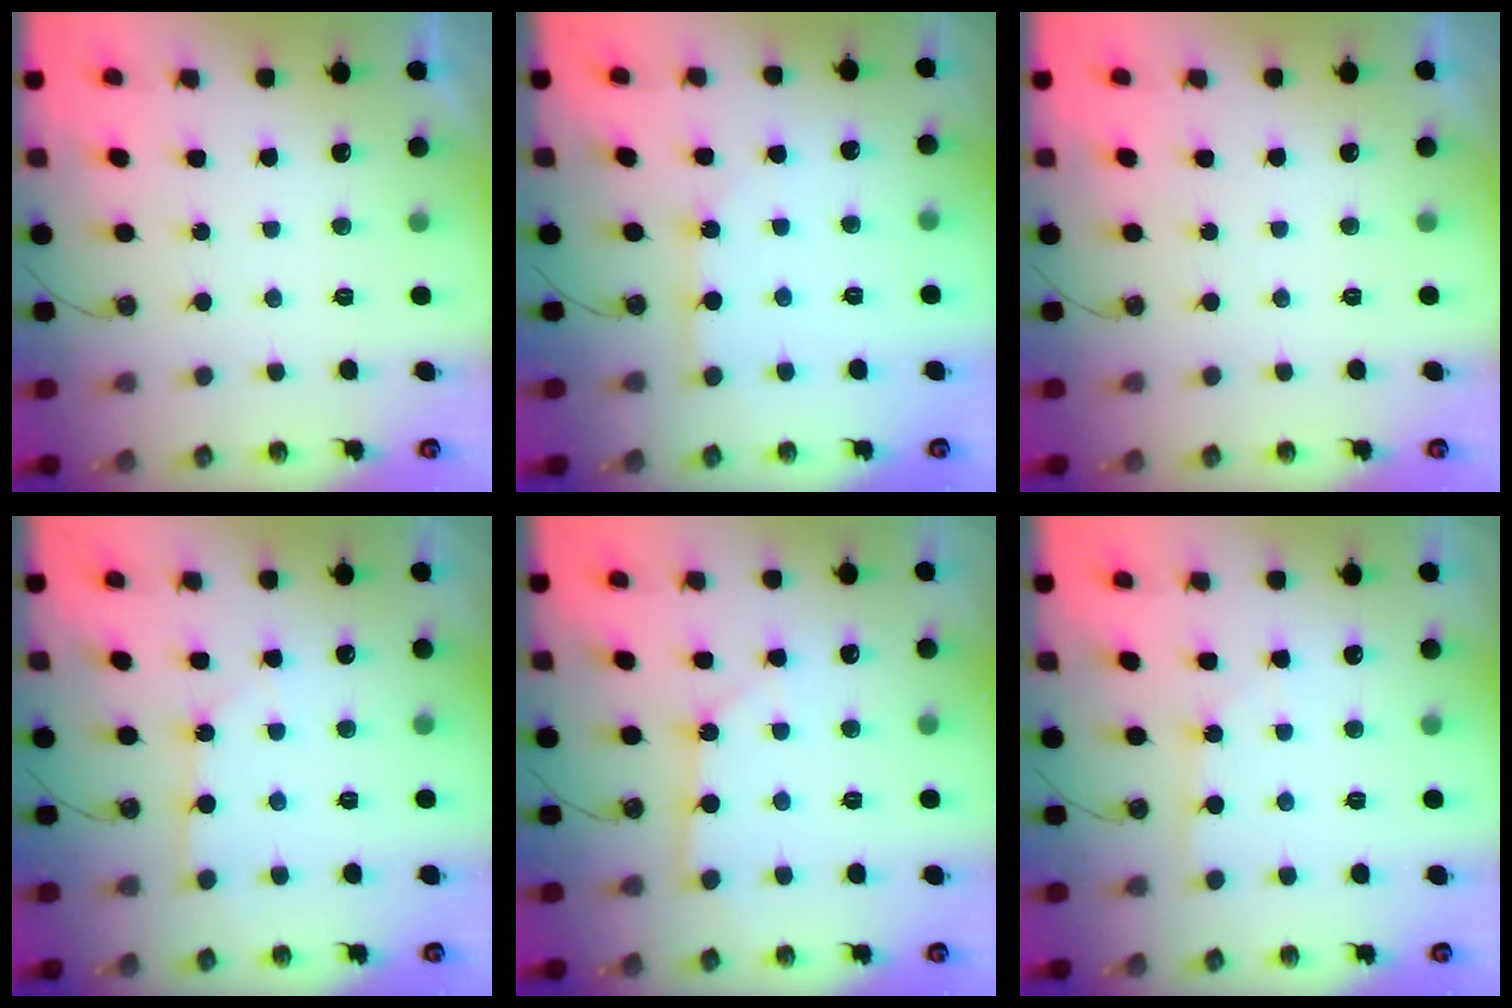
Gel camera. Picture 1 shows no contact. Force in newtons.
{"total": 3.6, "press": 3.6, "slide": 0.1}
{"total": 0.0}
{"total": 2.4, "press": 2.3, "slide": 0.3}
{"total": 2.3, "press": 2.3, "slide": 0.2}
{"total": 2.4, "press": 2.4, "slide": 0.3}